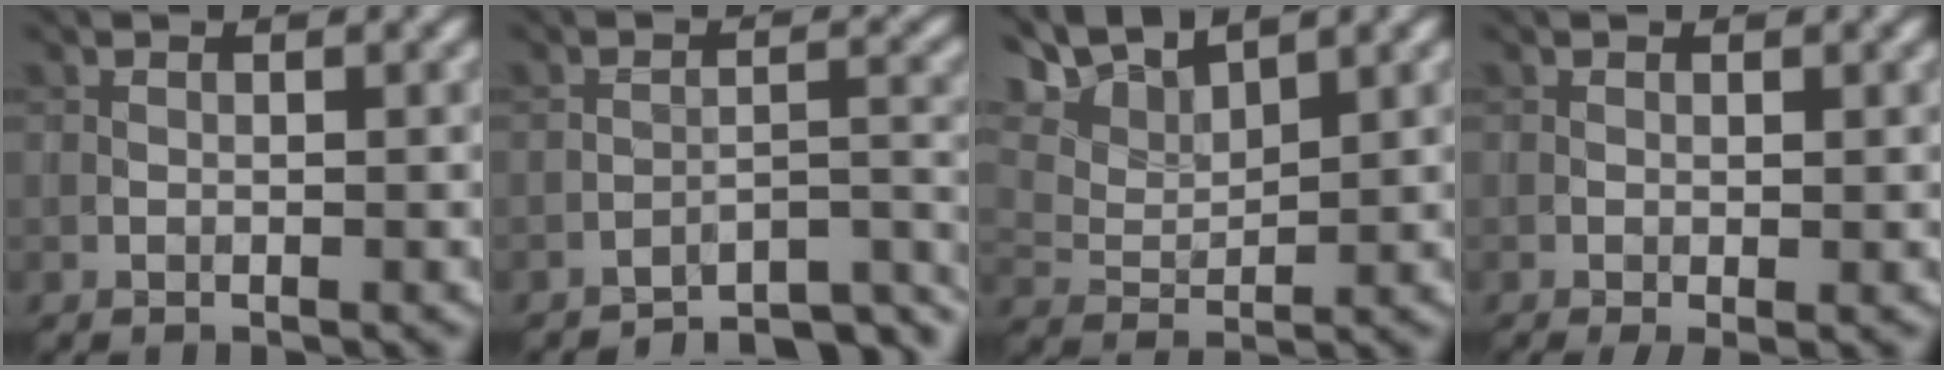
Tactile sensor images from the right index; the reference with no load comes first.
{"total": 8.4, "force": [-7.9, 1.7, 2.4], "torque": [-0.024, 0.004, -0.106]}
{"total": 5.9, "force": [5.0, 1.6, 2.6], "torque": [-0.067, 0.015, 0.078]}
{"total": 1.0, "force": [-0.1, 0.3, 0.9], "torque": [-0.018, -0.006, -0.003]}